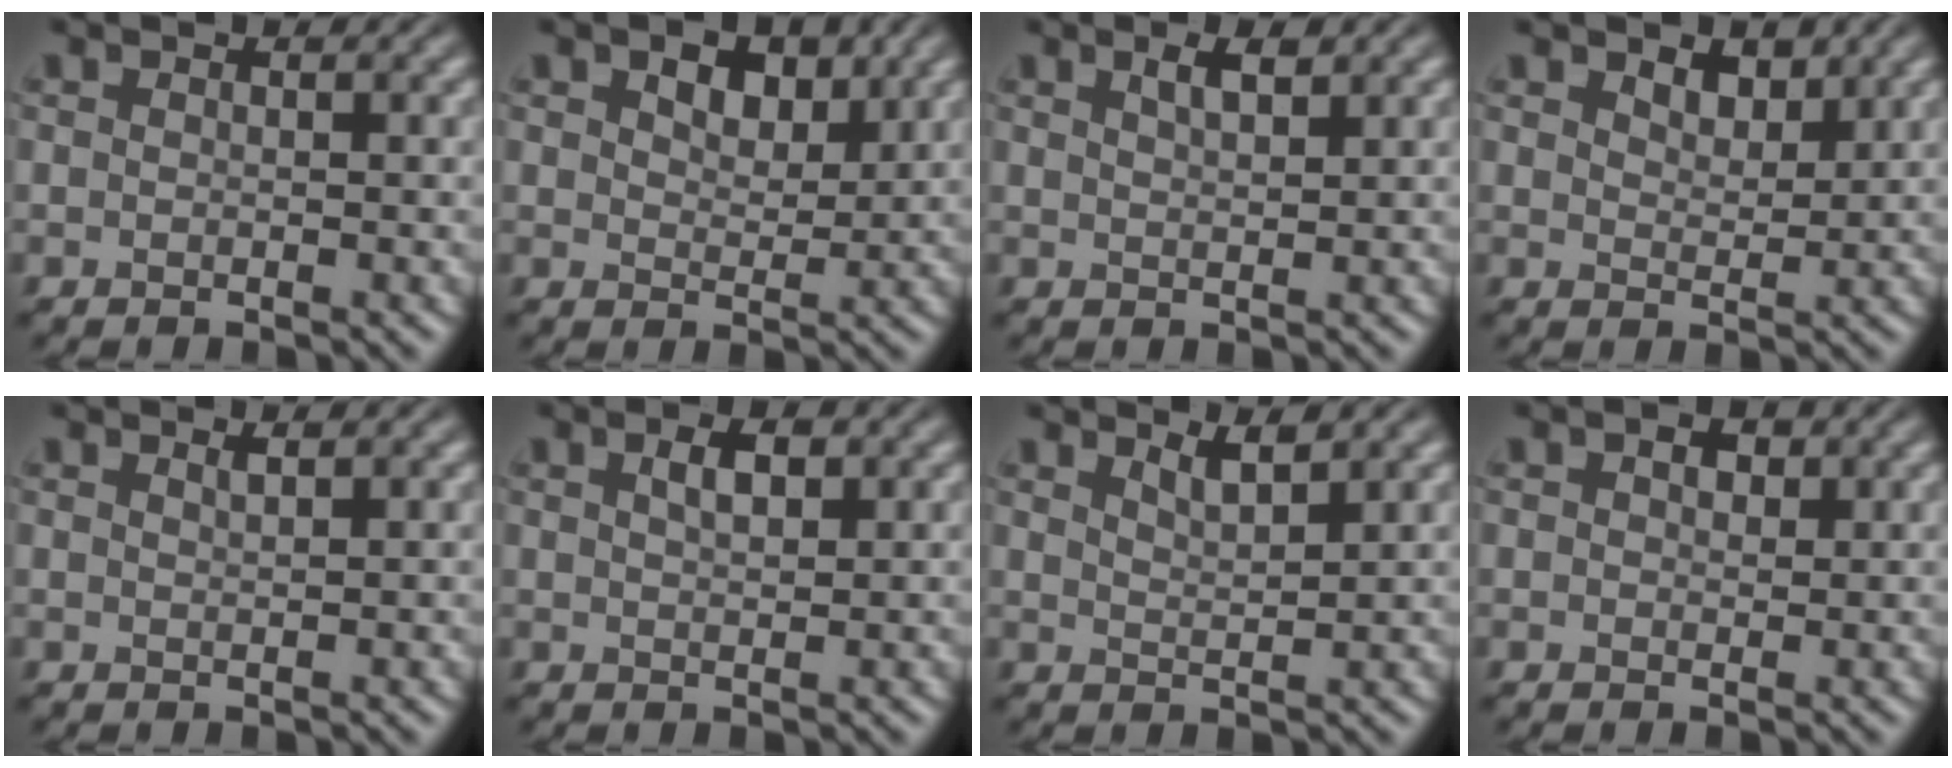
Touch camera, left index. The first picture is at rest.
{"total": 3.8, "force": [2.0, 2.2, 2.3], "torque": [-0.037, 0.001, 0.028]}
{"total": 1.8, "force": [1.3, 0.5, 1.2], "torque": [-0.019, 0.003, 0.023]}
{"total": 2.0, "force": [1.5, 1.0, 0.9], "torque": [-0.020, -0.004, 0.028]}
{"total": 0.8, "force": [0.6, 0.2, 0.4], "torque": [-0.002, 0.001, 0.010]}
{"total": 2.0, "force": [0.9, 0.8, 1.5], "torque": [-0.028, 0.004, 0.017]}
{"total": 2.1, "force": [1.6, 0.5, 1.2], "torque": [-0.014, 0.002, 0.027]}
{"total": 1.4, "force": [0.5, 1.0, 0.9], "torque": [-0.012, 0.003, 0.007]}